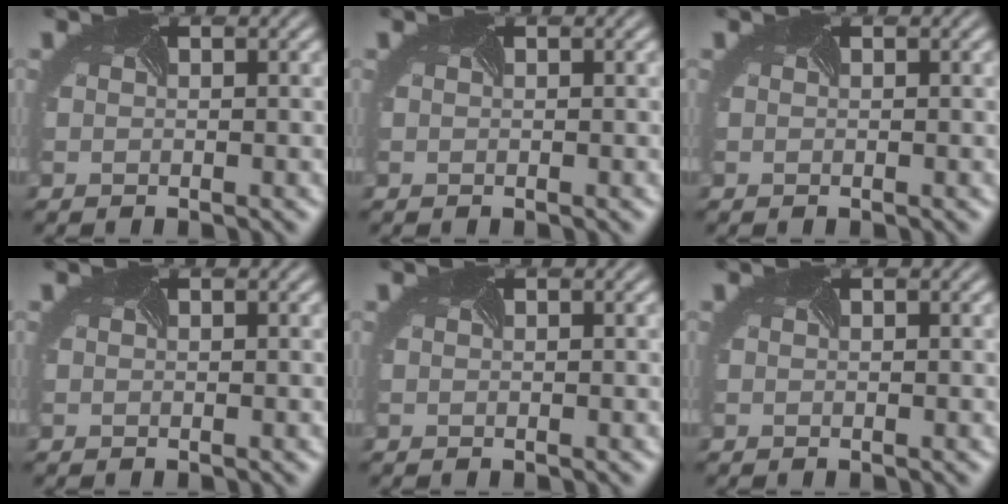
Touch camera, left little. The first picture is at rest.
{"total": 0.0}
{"total": 0.0}
{"total": 0.0}
{"total": 0.0}
{"total": 0.0}